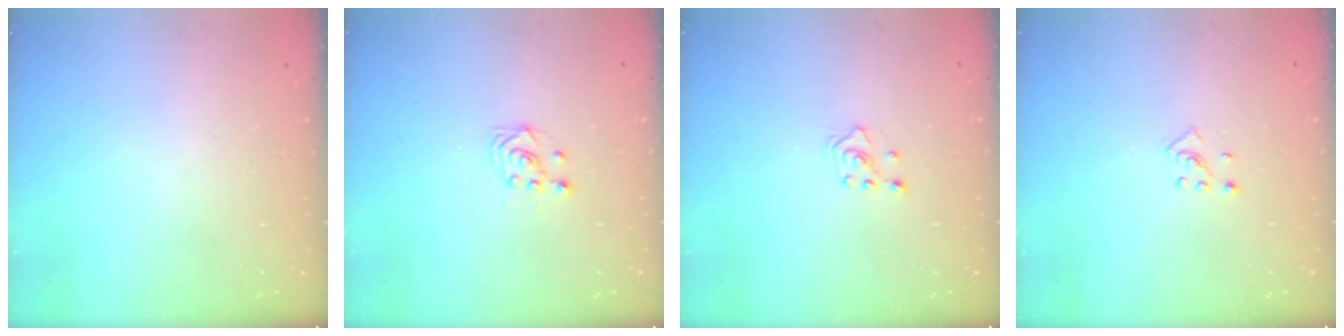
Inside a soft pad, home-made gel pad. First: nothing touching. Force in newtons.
{"total": 3.2, "press": 2.9, "slide": 1.2}
{"total": 2.0, "press": 1.8, "slide": 0.9}
{"total": 2.7, "press": 2.6, "slide": 0.9}